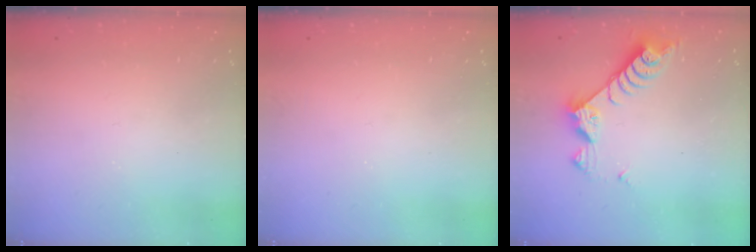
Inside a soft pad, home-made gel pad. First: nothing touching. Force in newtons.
{"total": 0.0}
{"total": 7.6, "press": 7.6, "slide": 0.6}